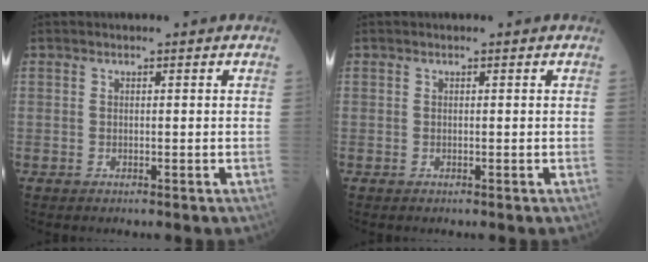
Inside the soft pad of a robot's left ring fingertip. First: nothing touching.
{"total": 0.0}